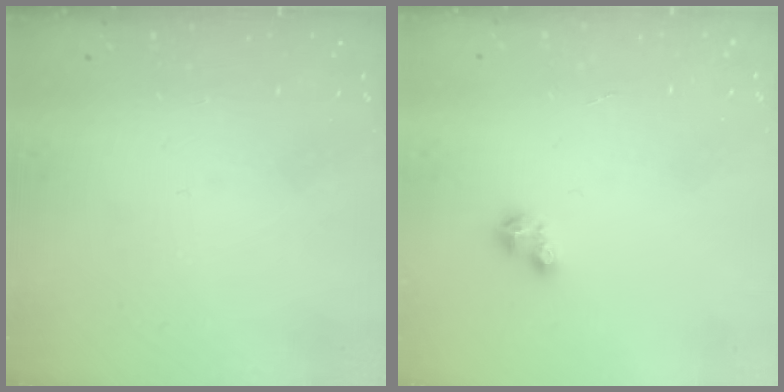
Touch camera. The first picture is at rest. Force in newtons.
{"total": 2.5, "press": 2.5, "slide": 0.4}